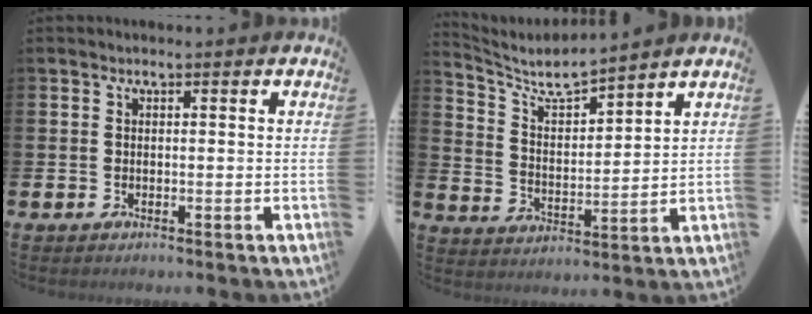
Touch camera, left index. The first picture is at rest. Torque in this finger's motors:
{"motor_torque": [-0.09, -0.09, 0.00, 0.03]}